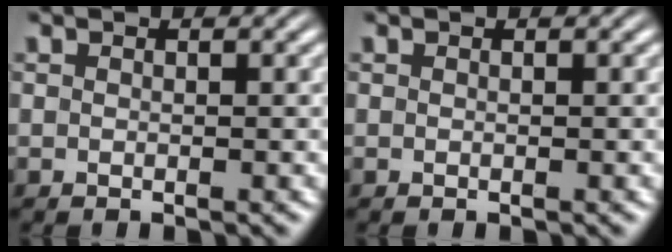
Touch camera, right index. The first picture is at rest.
{"total": 0.0}